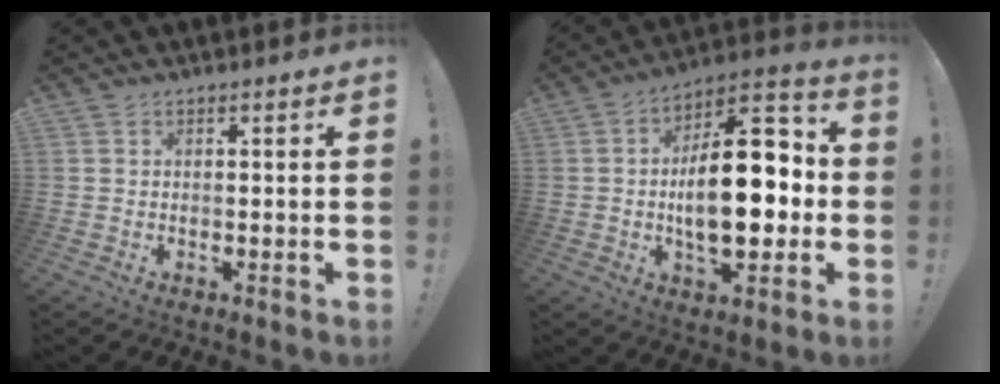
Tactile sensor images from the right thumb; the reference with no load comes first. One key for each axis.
{"total": 21.7, "fx": -1.6, "fy": 10.7, "fz": 18.8, "tx": -0.293, "ty": 0.005, "tz": -0.031}